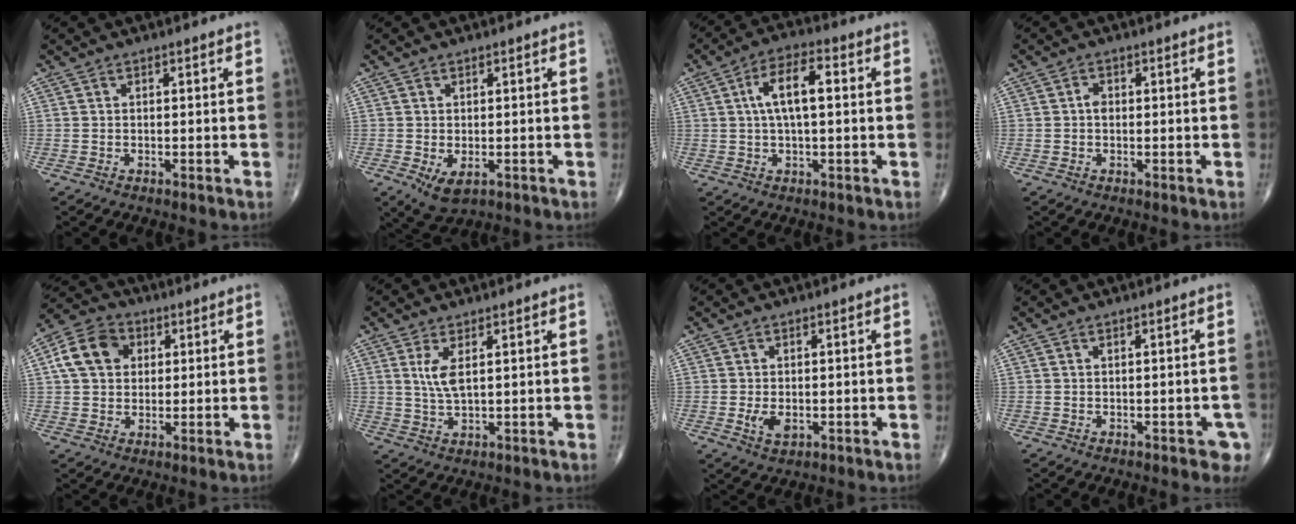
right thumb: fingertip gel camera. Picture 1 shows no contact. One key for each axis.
{"total": 4.5, "fx": -1.3, "fy": 2.6, "fz": 3.5, "tx": -0.058, "ty": -0.011, "tz": -0.010}
{"total": 8.3, "fx": 1.2, "fy": 3.3, "fz": 7.6, "tx": -0.134, "ty": 0.017, "tz": 0.015}
{"total": 1.3, "fx": -0.1, "fy": 1.0, "fz": 0.9, "tx": -0.009, "ty": 0.000, "tz": -0.006}
{"total": 10.0, "fx": 2.4, "fy": 7.9, "fz": 5.7, "tx": -0.089, "ty": 0.010, "tz": 0.035}
{"total": 4.0, "fx": 1.3, "fy": 1.1, "fz": 3.6, "tx": -0.078, "ty": -0.015, "tz": 0.032}
{"total": 3.5, "fx": -0.7, "fy": 2.1, "fz": 2.7, "tx": -0.049, "ty": -0.006, "tz": -0.007}
{"total": 3.1, "fx": -1.3, "fy": 1.5, "fz": 2.5, "tx": -0.011, "ty": 0.005, "tz": -0.013}